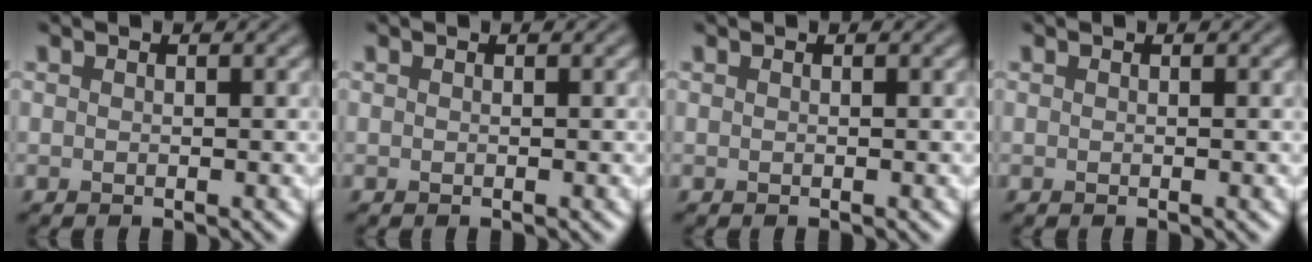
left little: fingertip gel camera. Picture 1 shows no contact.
{"total": 0.0}
{"total": 0.0}
{"total": 0.0}